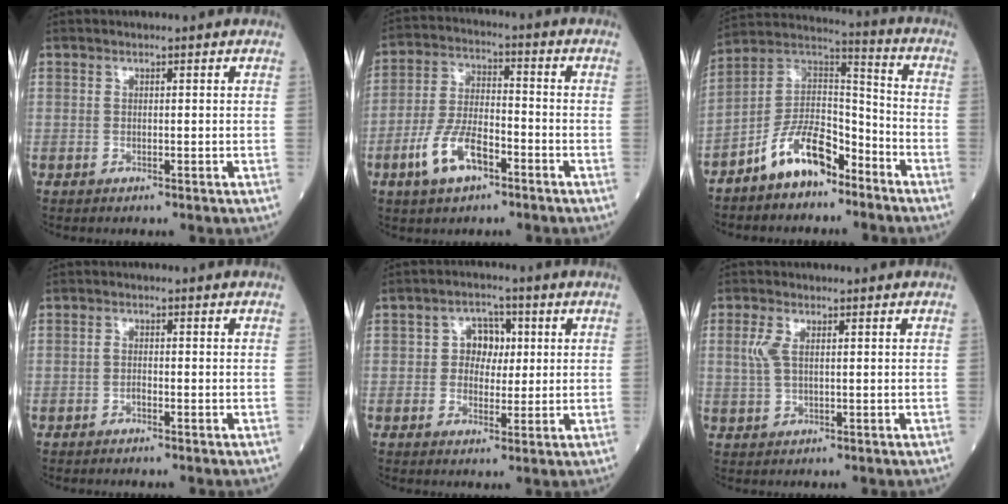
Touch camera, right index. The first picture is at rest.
{"total": 9.3, "force": [-4.6, 3.8, 7.1], "torque": [-0.154, 0.003, -0.088]}
{"total": 11.0, "force": [-7.3, 5.0, 6.5], "torque": [-0.127, 0.029, -0.139]}
{"total": 0.8, "force": [-0.6, 0.2, 0.5], "torque": [-0.012, 0.002, -0.010]}
{"total": 4.7, "force": [0.7, 3.6, 3.0], "torque": [-0.038, 0.012, 0.010]}
{"total": 2.9, "force": [0.7, 1.2, 2.5], "torque": [-0.068, 0.005, 0.017]}